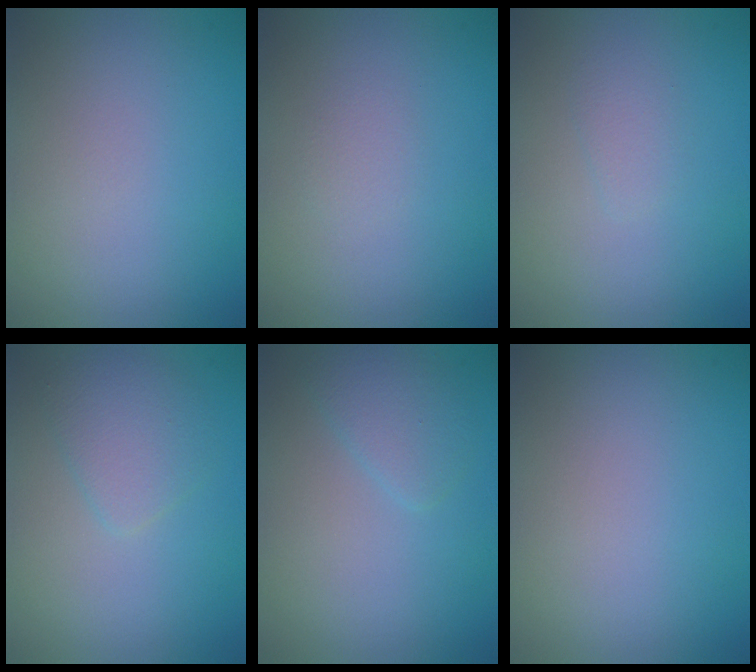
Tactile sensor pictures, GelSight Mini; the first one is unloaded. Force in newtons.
{"total": 0.8, "press": 0.8, "slide": 0.1}
{"total": 0.9, "press": 0.9, "slide": 0.0}
{"total": 2.3, "press": 2.3, "slide": 0.0}
{"total": 1.8, "press": 1.8, "slide": 0.1}
{"total": 0.0}